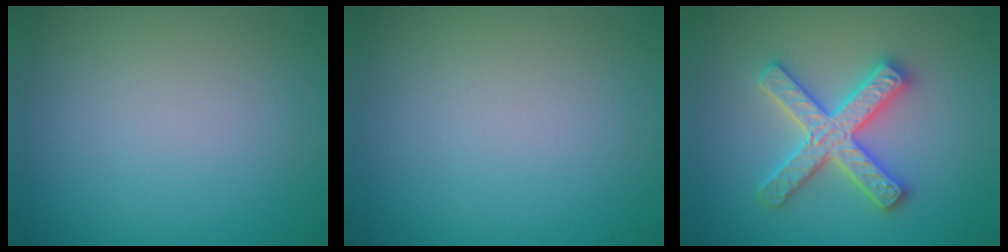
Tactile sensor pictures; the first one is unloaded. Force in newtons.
{"total": 0.0}
{"total": 5.0, "press": 4.9, "slide": 0.9}